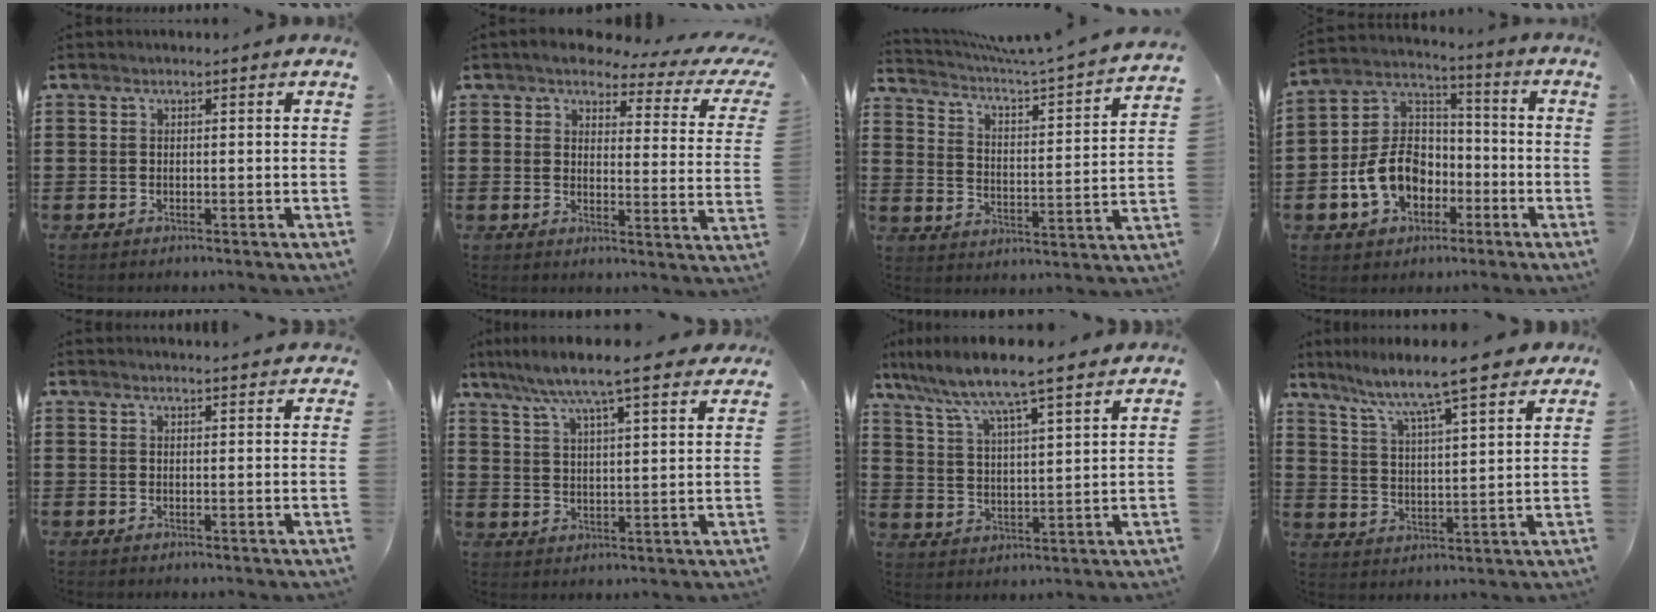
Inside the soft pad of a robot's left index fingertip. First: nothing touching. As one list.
[{"total": 4.5, "force": [3.7, 1.0, 2.3], "torque": [-0.057, -0.020, 0.058]}, {"total": 3.7, "force": [3.1, -0.3, 2.1], "torque": [-0.058, -0.040, 0.040]}, {"total": 10.1, "force": [-3.9, 7.7, 5.2], "torque": [-0.139, 0.022, -0.076]}, {"total": 1.7, "force": [1.7, -0.1, 0.2], "torque": [-0.008, 0.001, 0.033]}, {"total": 7.3, "force": [6.2, 0.1, 3.7], "torque": [-0.096, -0.026, 0.105]}, {"total": 6.4, "force": [5.8, -0.4, 2.6], "torque": [-0.078, -0.039, 0.092]}, {"total": 6.9, "force": [6.1, 0.2, 3.2], "torque": [-0.090, -0.039, 0.098]}]